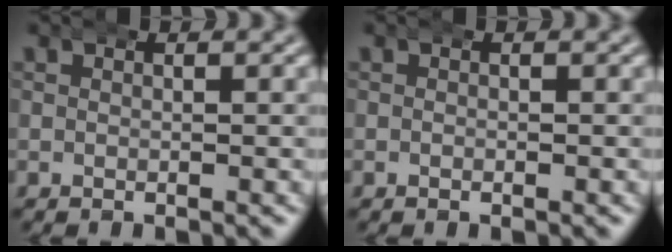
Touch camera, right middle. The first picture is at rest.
{"total": 0.0}